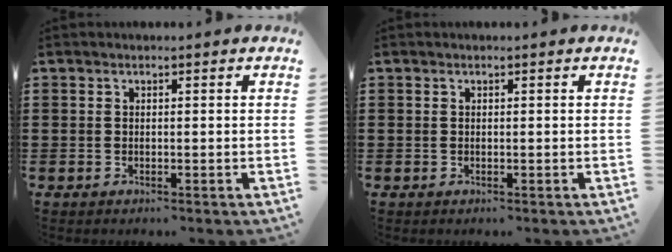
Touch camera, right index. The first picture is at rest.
{"total": 0.0}